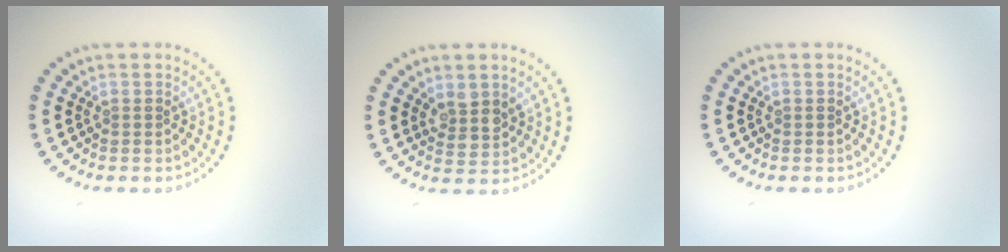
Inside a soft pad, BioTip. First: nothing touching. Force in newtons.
{"total": 2.4, "press": 2.2, "slide": 1.1}
{"total": 0.0}